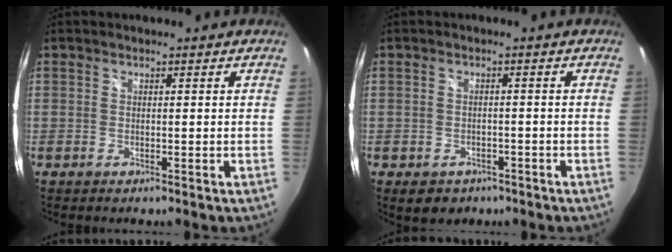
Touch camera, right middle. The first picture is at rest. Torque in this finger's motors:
{"motor_torque": [0.78, -0.28, 0.00, 0.01]}